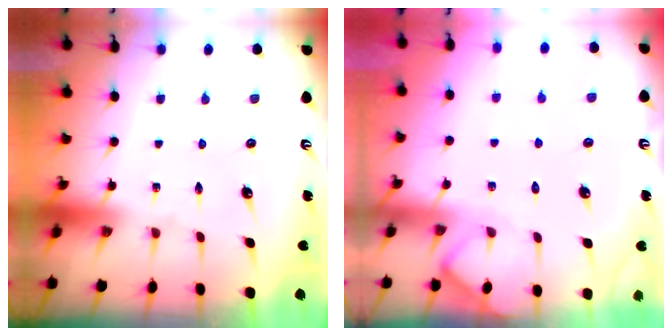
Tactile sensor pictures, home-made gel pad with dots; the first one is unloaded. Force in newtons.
{"total": 4.9, "press": 4.9, "slide": 0.6}